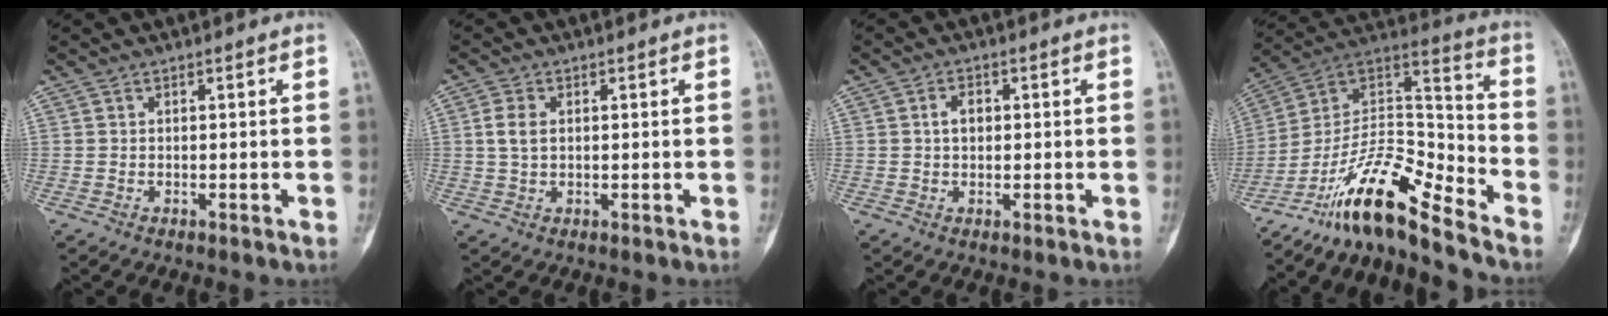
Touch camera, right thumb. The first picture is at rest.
{"total": 3.5, "force": [0.6, 2.2, 2.7], "torque": [-0.056, 0.004, 0.011]}
{"total": 3.0, "force": [0.4, 2.1, 2.1], "torque": [-0.030, 0.009, 0.005]}
{"total": 16.6, "force": [-13.2, 3.3, 9.4], "torque": [-0.156, 0.114, -0.241]}